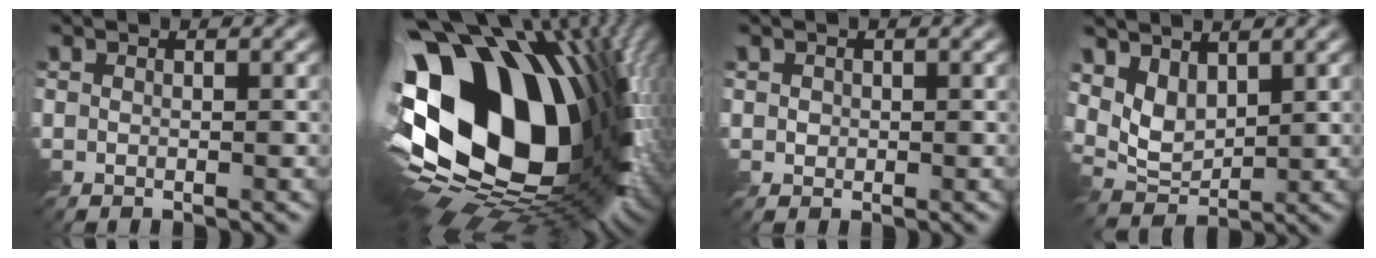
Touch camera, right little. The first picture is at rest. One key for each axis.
{"total": 21.8, "fx": 0.5, "fy": 12.0, "fz": 18.1, "tx": -0.317, "ty": -0.065, "tz": 0.021}
{"total": 0.7, "fx": 0.1, "fy": 0.7, "fz": 0.1, "tx": -0.003, "ty": -0.001, "tz": 0.001}
{"total": 4.4, "fx": 2.1, "fy": 2.5, "fz": 2.9, "tx": -0.065, "ty": -0.007, "tz": 0.036}